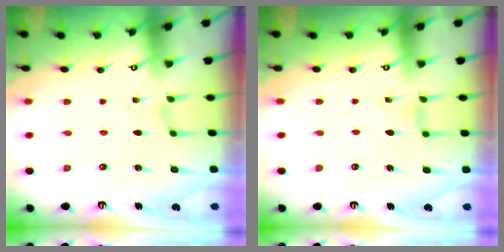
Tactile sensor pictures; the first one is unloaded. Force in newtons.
{"total": 1.4, "press": 1.3, "slide": 0.3}